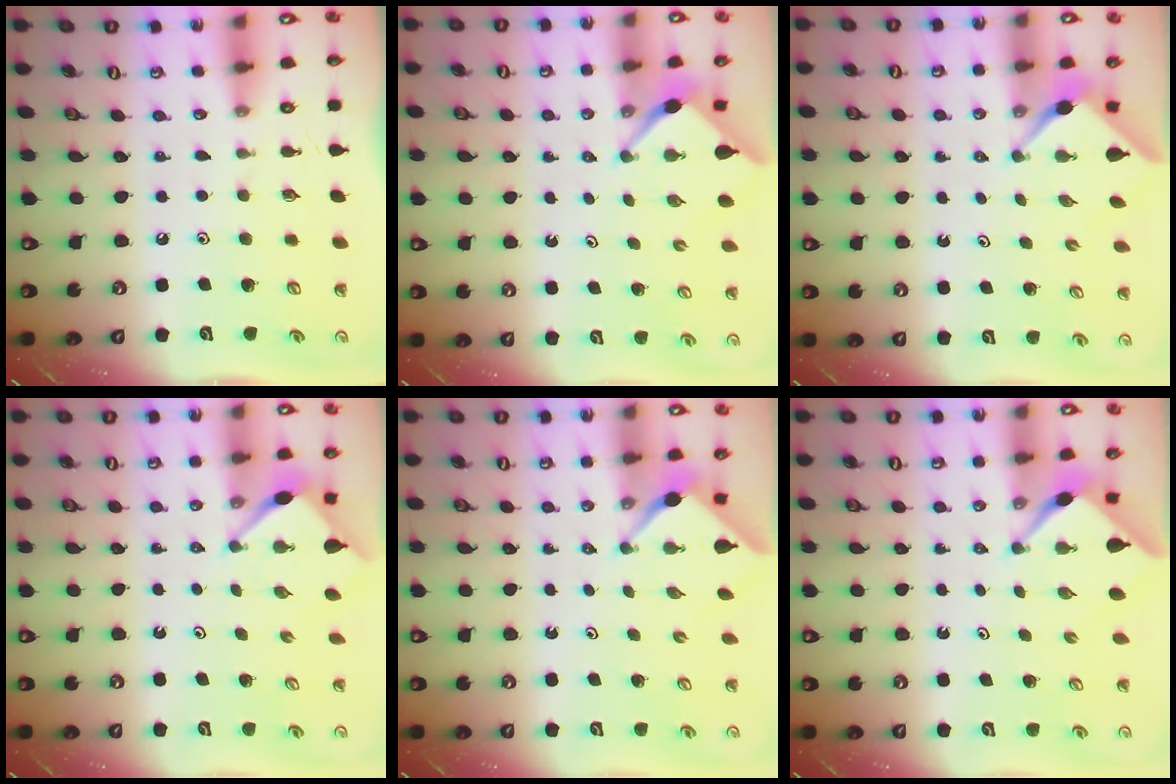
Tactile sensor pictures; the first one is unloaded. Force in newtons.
{"total": 2.6, "press": 2.6, "slide": 0.3}
{"total": 2.5, "press": 2.4, "slide": 0.3}
{"total": 3.5, "press": 3.5, "slide": 0.4}
{"total": 2.4, "press": 2.4, "slide": 0.2}
{"total": 2.3, "press": 2.2, "slide": 0.3}